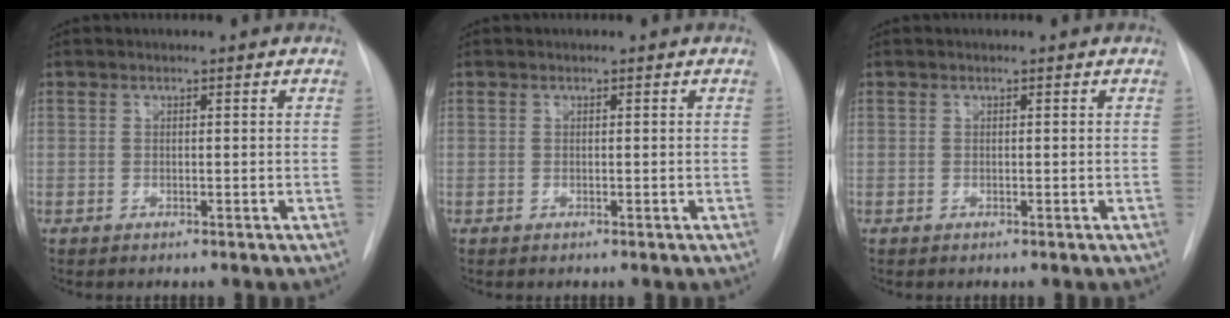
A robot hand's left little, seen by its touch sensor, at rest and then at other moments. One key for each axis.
{"total": 0.0}
{"total": 0.0}